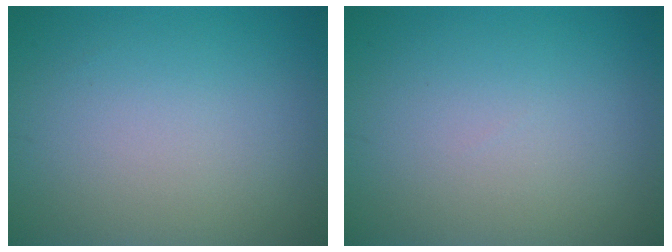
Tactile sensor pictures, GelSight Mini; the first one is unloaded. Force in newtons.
{"total": 0.0}